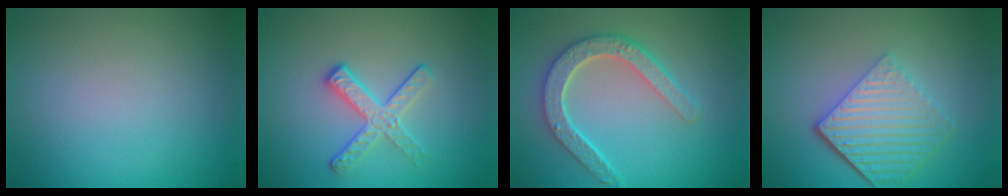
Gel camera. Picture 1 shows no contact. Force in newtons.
{"total": 2.9, "press": 2.6, "slide": 1.4}
{"total": 5.1, "press": 4.0, "slide": 3.2}
{"total": 6.0, "press": 4.2, "slide": 4.3}